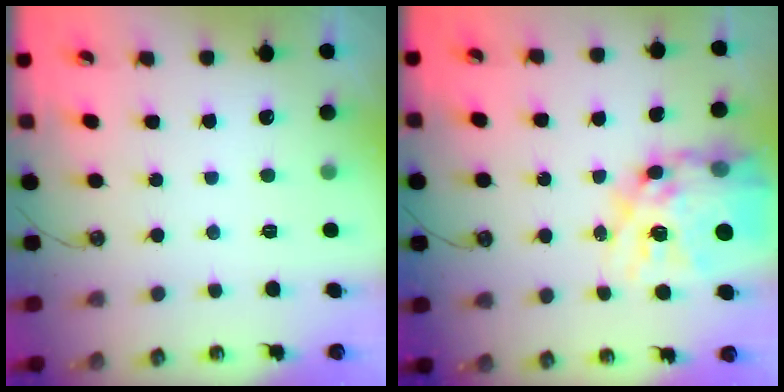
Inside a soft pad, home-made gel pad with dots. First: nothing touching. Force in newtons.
{"total": 23.3, "press": 23.2, "slide": 2.1}